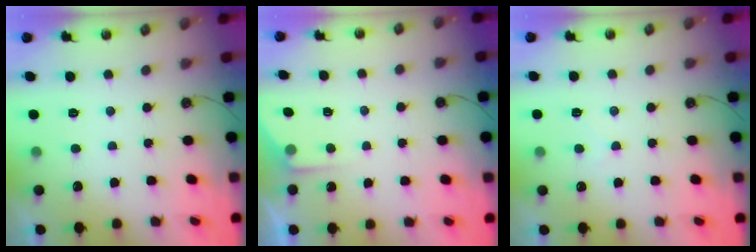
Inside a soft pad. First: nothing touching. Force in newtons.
{"total": 3.7, "press": 3.6, "slide": 0.5}
{"total": 4.4, "press": 4.3, "slide": 0.6}